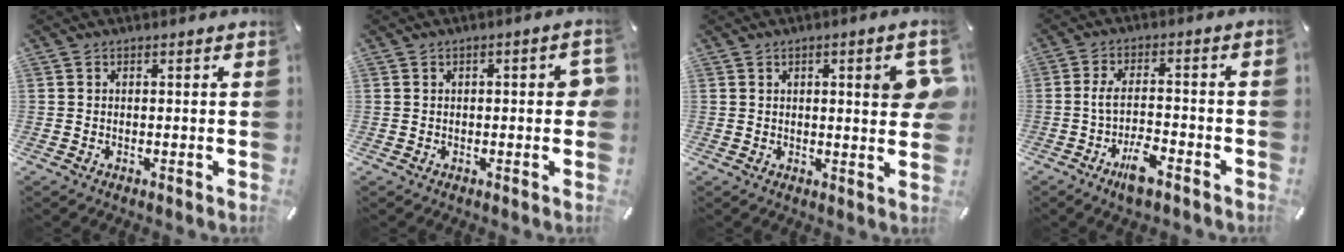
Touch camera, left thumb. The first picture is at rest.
{"total": 4.2, "force": [0.0, 1.7, 3.8], "torque": [-0.050, 0.005, -0.003]}
{"total": 7.6, "force": [1.9, 1.6, 7.2], "torque": [-0.103, -0.008, 0.024]}
{"total": 8.4, "force": [-3.8, 2.1, 7.1], "torque": [-0.139, 0.009, -0.071]}